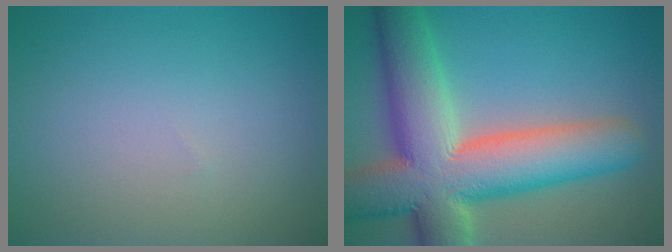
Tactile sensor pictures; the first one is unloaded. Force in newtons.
{"total": 13.5, "press": 13.4, "slide": 1.0}